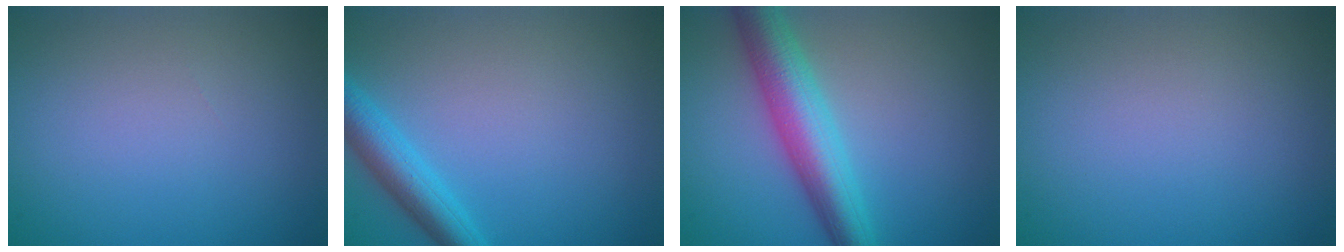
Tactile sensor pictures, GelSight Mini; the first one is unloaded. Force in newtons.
{"total": 3.9, "press": 3.9, "slide": 0.1}
{"total": 6.4, "press": 6.4, "slide": 0.2}
{"total": 0.0}